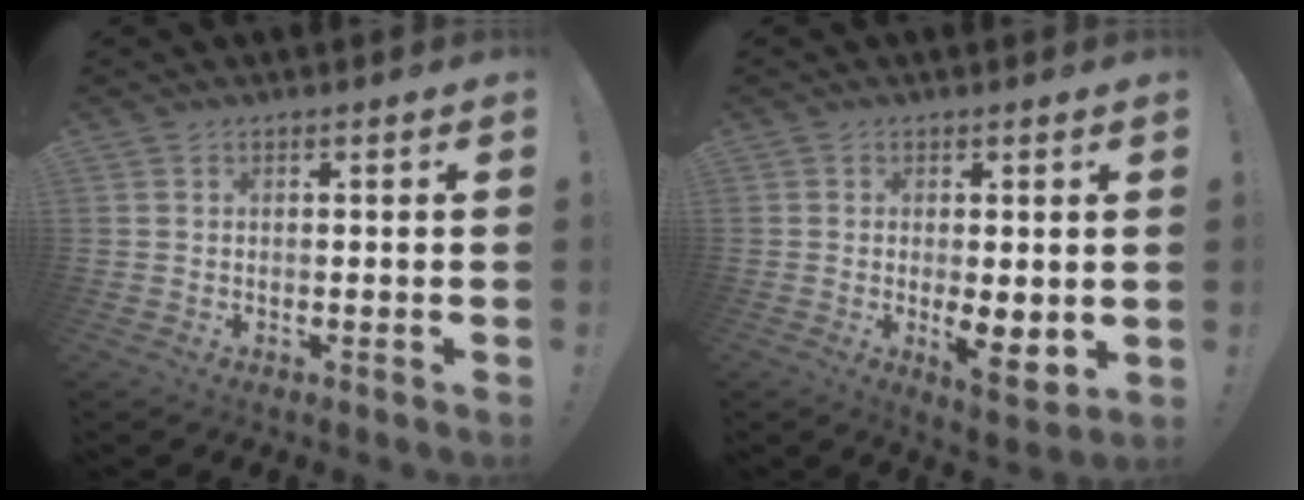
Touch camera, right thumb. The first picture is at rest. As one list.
[{"total": 6.9, "force": [-0.3, 2.7, 6.3], "torque": [-0.077, -0.016, 0.000]}]